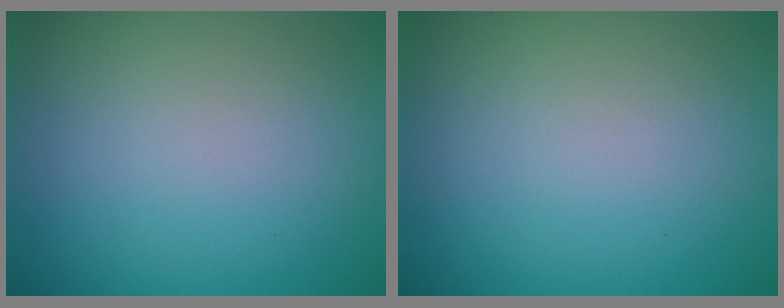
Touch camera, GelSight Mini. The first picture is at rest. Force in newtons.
{"total": 0.0}